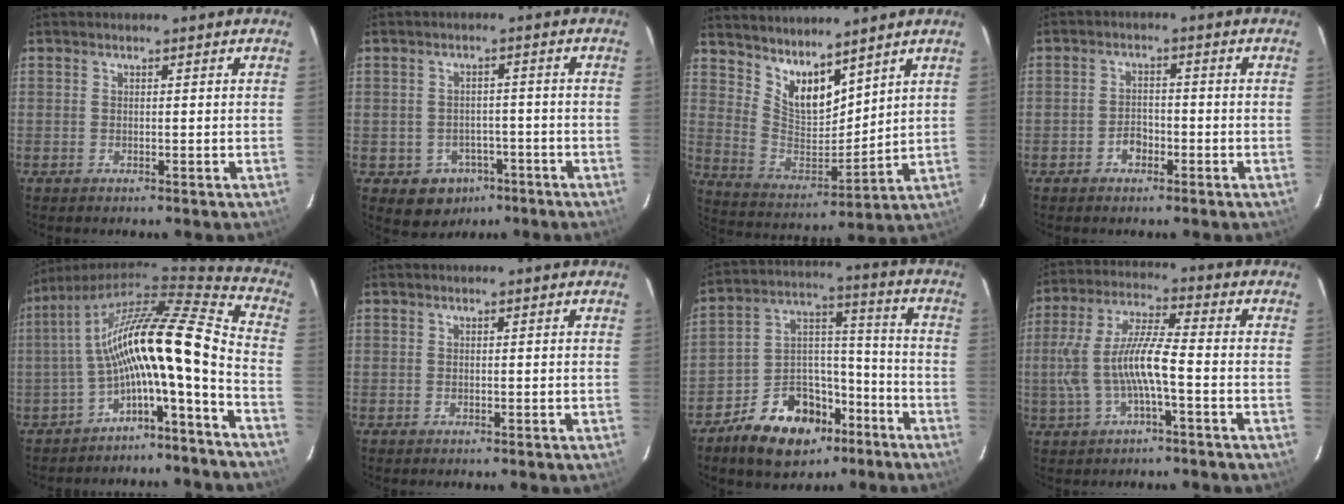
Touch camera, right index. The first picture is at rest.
{"total": 6.4, "force": [-3.4, 5.3, 1.5], "torque": [-0.035, 0.022, -0.027]}
{"total": 11.5, "force": [8.9, 4.3, 5.9], "torque": [-0.108, -0.009, 0.177]}
{"total": 2.9, "force": [-1.7, 1.9, 1.4], "torque": [-0.029, 0.009, -0.026]}
{"total": 16.5, "force": [-5.0, 1.3, 15.7], "torque": [-0.250, -0.002, -0.093]}
{"total": 0.0}
{"total": 15.9, "force": [-9.9, 9.6, 7.8], "torque": [-0.152, 0.042, -0.149]}
{"total": 11.0, "force": [-2.3, 2.2, 10.5], "torque": [-0.224, 0.007, -0.039]}